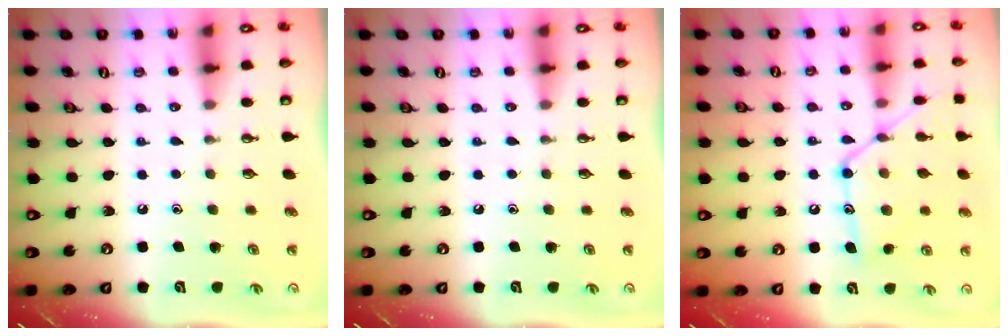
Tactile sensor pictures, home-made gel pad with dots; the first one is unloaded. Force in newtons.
{"total": 0.0}
{"total": 16.4, "press": 16.4, "slide": 1.4}